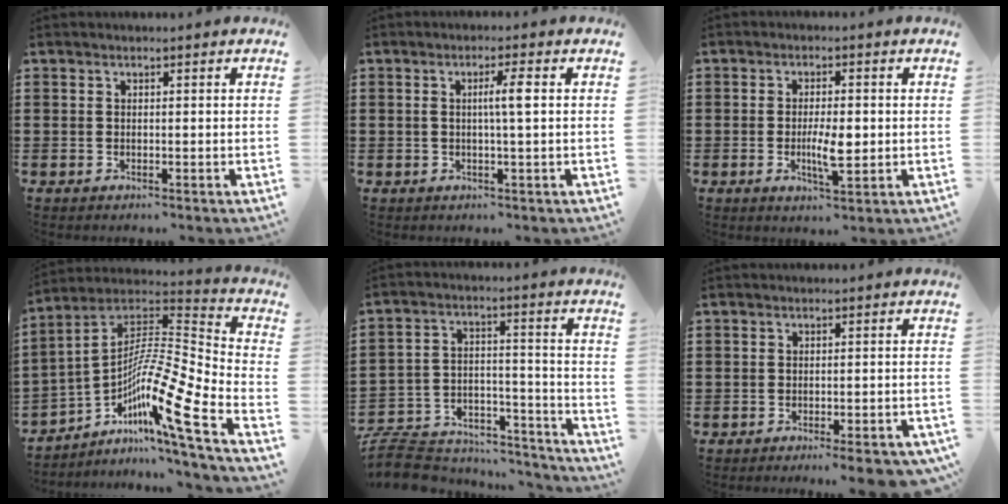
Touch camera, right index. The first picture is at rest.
{"total": 3.6, "force": [0.3, 0.0, 3.6], "torque": [-0.067, 0.000, -0.001]}
{"total": 5.2, "force": [-0.6, 1.5, 4.9], "torque": [-0.093, 0.001, -0.014]}
{"total": 13.4, "force": [-6.6, 0.7, 11.6], "torque": [-0.216, -0.032, -0.132]}
{"total": 7.8, "force": [-7.2, 2.4, 1.6], "torque": [-0.045, 0.007, -0.144]}
{"total": 3.3, "force": [-3.0, 0.1, 1.5], "torque": [-0.026, -0.003, -0.056]}